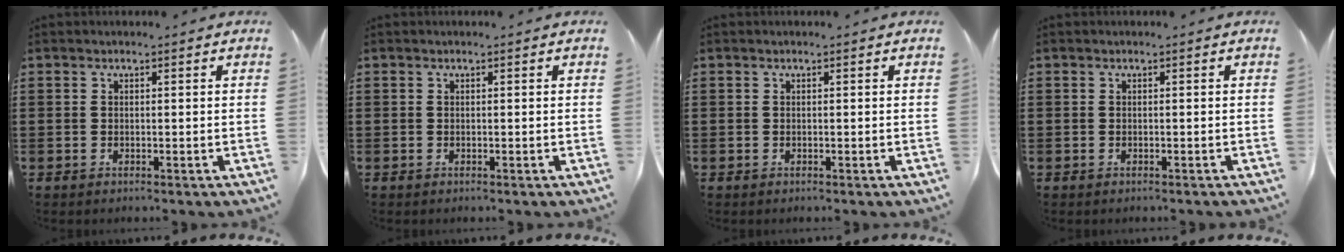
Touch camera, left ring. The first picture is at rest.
{"total": 0.0}
{"total": 0.0}
{"total": 0.0}